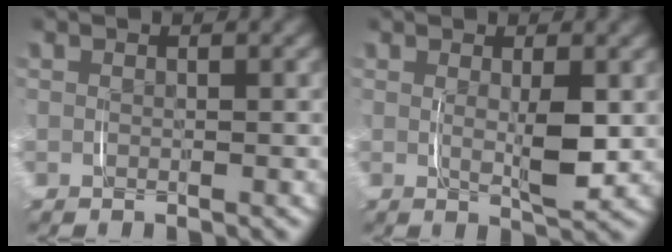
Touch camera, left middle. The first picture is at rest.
{"total": 3.0, "force": [0.3, 0.8, 2.9], "torque": [-0.050, -0.014, 0.010]}